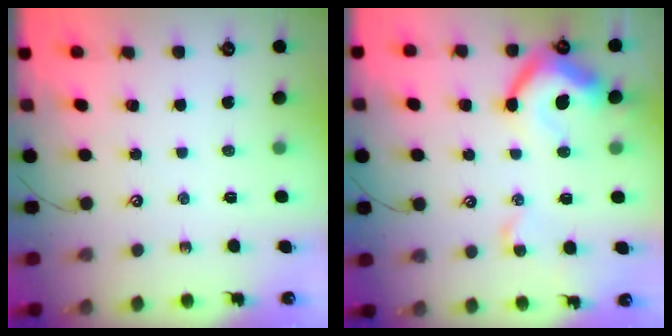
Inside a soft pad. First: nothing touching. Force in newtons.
{"total": 12.3, "press": 12.2, "slide": 1.3}